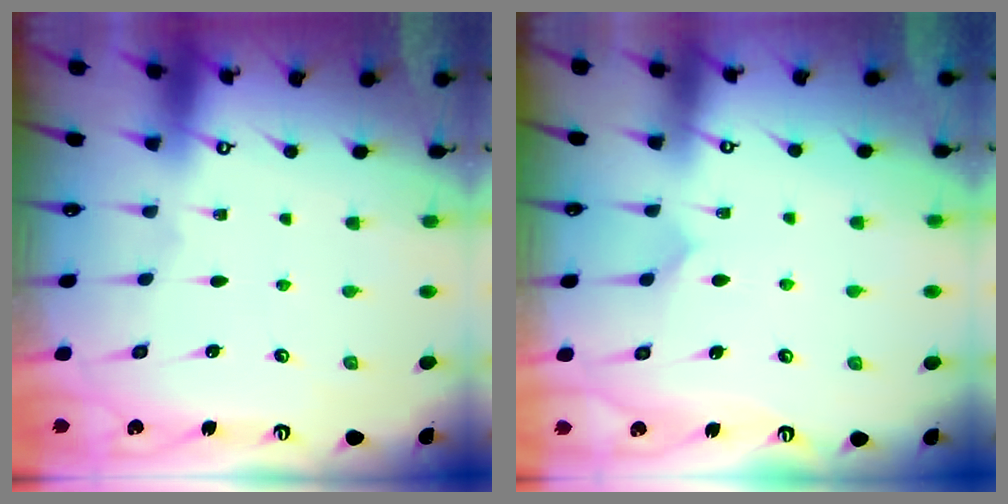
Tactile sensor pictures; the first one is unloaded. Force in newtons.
{"total": 5.0, "press": 5.0, "slide": 0.7}